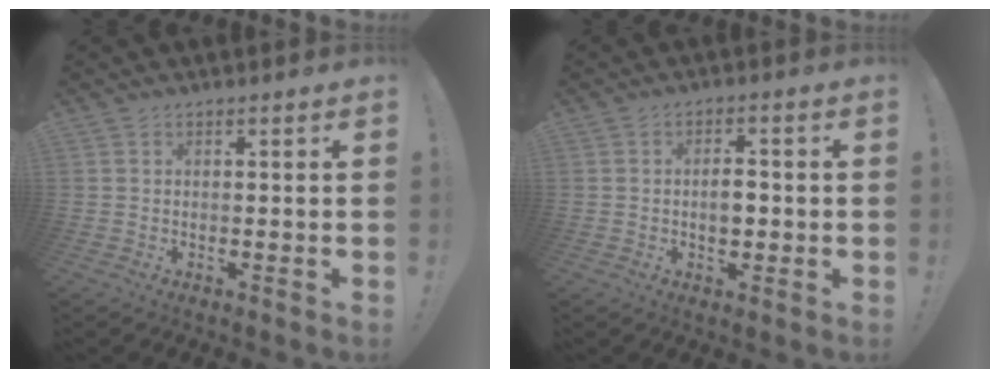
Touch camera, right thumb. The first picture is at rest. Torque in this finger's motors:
{"motor_torque": [-0.19, 0.07, 0.10, -0.01, 0.17]}